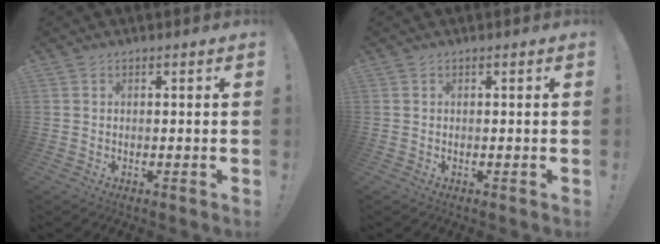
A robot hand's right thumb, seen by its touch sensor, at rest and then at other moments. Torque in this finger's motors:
{"motor_torque": [0.00, 0.00, -0.06, 0.06, 0.04]}